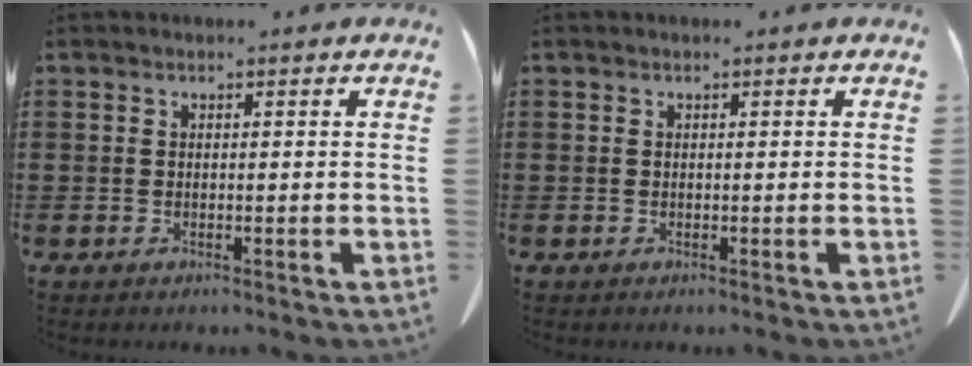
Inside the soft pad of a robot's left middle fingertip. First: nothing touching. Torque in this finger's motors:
{"motor_torque": [0.01, 0.00, 0.00, -0.01]}